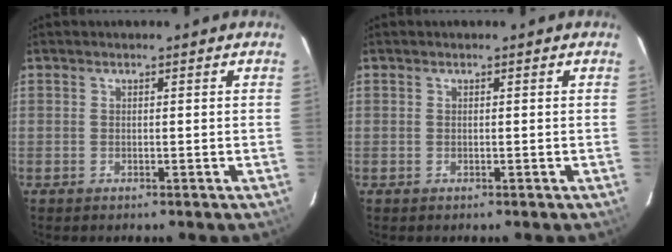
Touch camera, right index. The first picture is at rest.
{"total": 0.0}